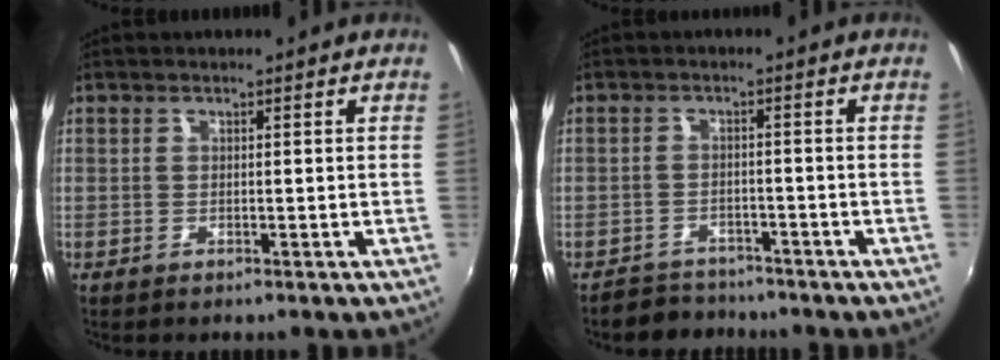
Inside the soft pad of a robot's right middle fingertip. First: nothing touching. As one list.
[{"total": 5.4, "force": [-4.8, 2.4, 0.2], "torque": [-0.022, 0.005, -0.081]}]